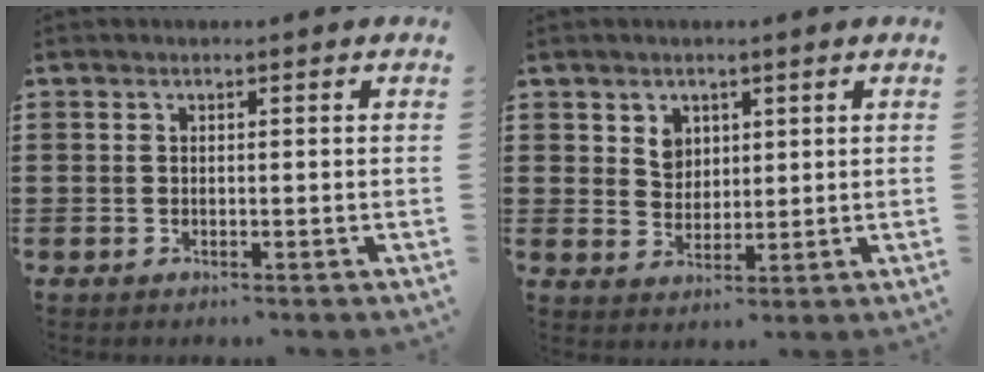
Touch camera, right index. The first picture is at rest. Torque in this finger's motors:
{"motor_torque": [0.01, 0.01, 0.12, 0.01]}